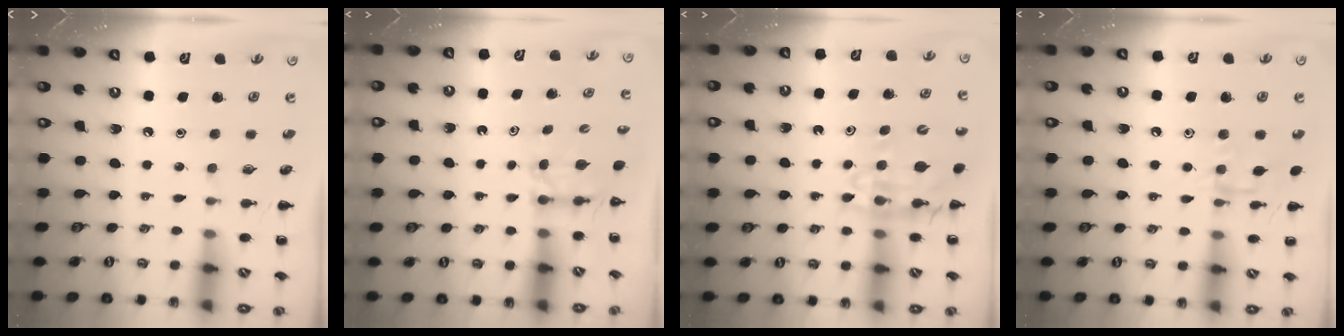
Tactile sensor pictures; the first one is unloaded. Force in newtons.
{"total": 2.8, "press": 2.6, "slide": 1.1}
{"total": 12.4, "press": 11.8, "slide": 3.7}
{"total": 8.9, "press": 8.8, "slide": 0.7}